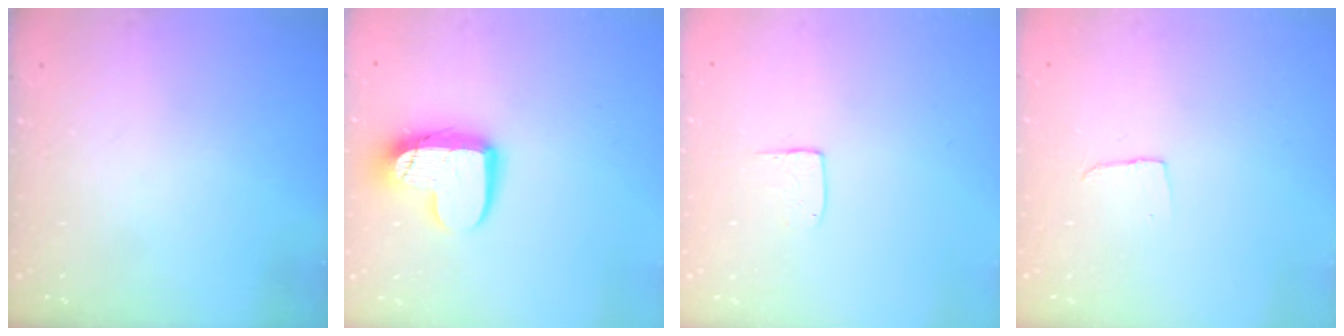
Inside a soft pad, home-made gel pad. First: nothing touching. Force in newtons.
{"total": 12.7, "press": 12.7, "slide": 1.0}
{"total": 5.8, "press": 5.8, "slide": 0.4}
{"total": 4.2, "press": 4.2, "slide": 0.3}